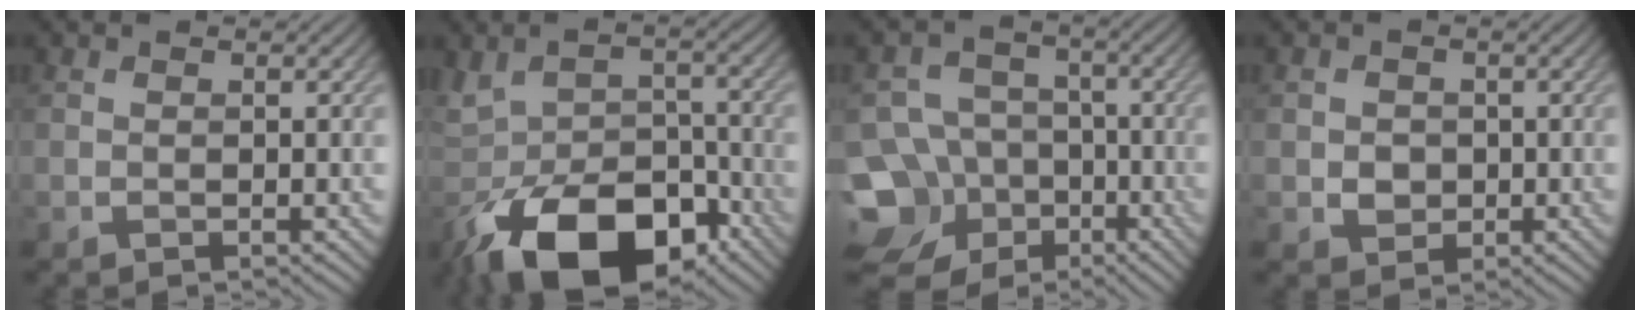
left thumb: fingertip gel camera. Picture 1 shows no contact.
{"total": 14.6, "force": [-8.5, 7.5, 9.2], "torque": [-0.194, -0.037, -0.147]}
{"total": 15.0, "force": [-7.8, 11.9, 4.6], "torque": [-0.150, -0.041, -0.141]}
{"total": 2.5, "force": [-0.3, 2.3, 0.9], "torque": [-0.021, -0.004, -0.009]}